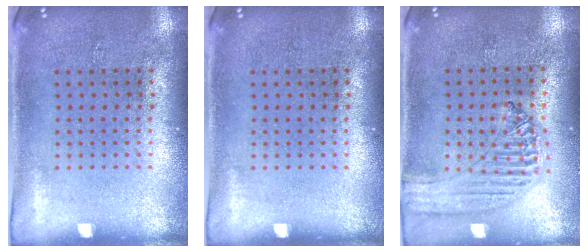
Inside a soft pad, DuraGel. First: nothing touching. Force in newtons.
{"total": 0.0}
{"total": 1.2, "press": 1.2, "slide": 0.1}